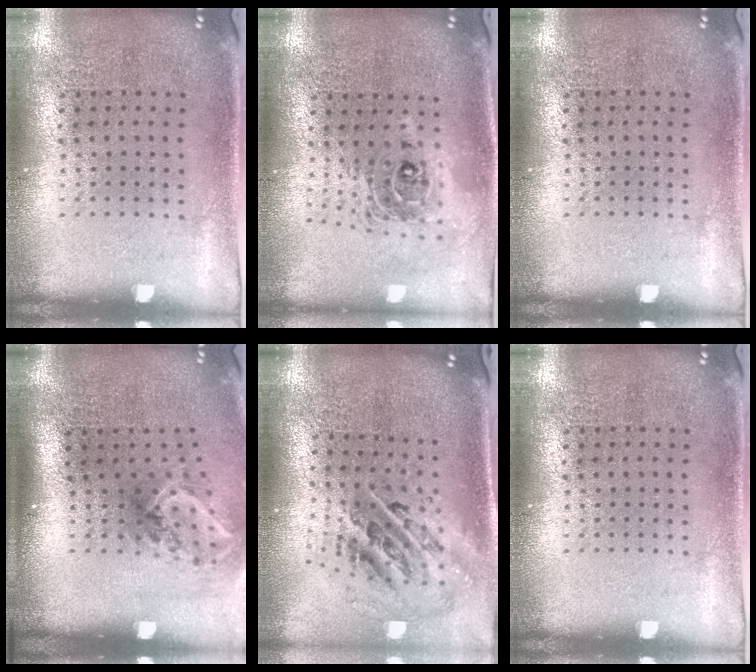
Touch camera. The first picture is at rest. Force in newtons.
{"total": 2.0, "press": 1.6, "slide": 1.3}
{"total": 0.0}
{"total": 2.1, "press": 1.3, "slide": 1.6}
{"total": 2.1, "press": 1.6, "slide": 1.4}
{"total": 0.0}